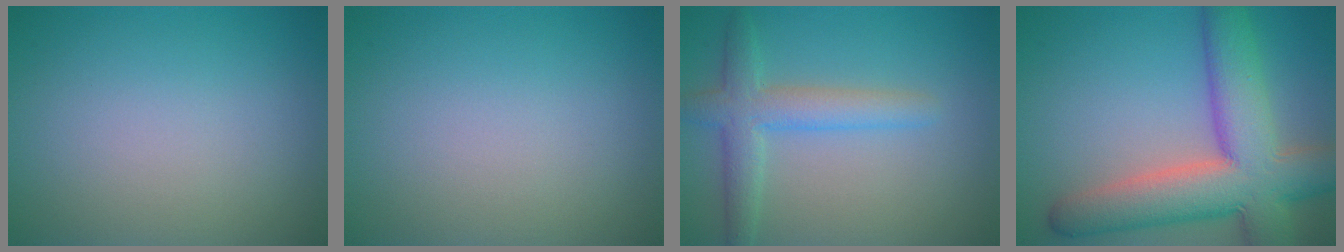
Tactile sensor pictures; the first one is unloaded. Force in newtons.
{"total": 0.0}
{"total": 3.9, "press": 3.9, "slide": 0.2}
{"total": 10.8, "press": 10.8, "slide": 0.7}